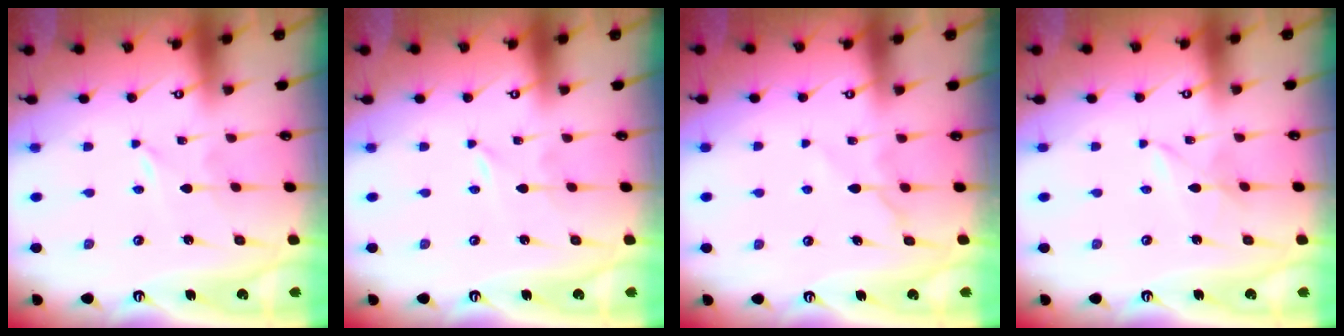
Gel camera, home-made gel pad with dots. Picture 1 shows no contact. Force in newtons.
{"total": 0.0}
{"total": 6.4, "press": 6.3, "slide": 0.8}
{"total": 1.4, "press": 1.4, "slide": 0.2}